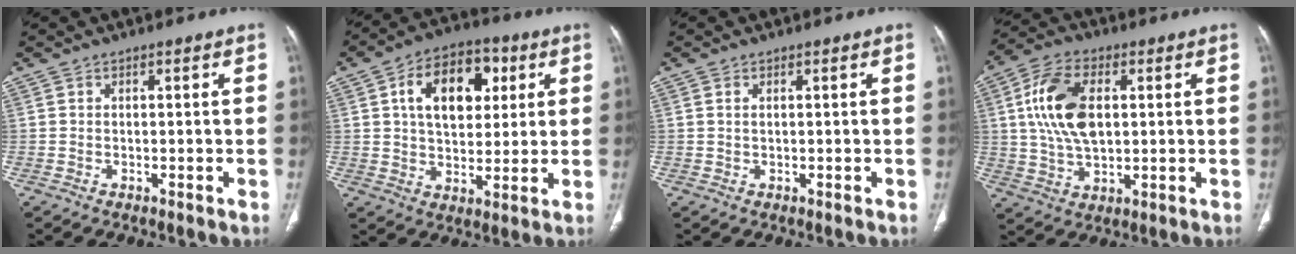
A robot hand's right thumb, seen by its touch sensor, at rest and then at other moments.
{"total": 14.5, "force": [4.3, 9.2, 10.4], "torque": [-0.131, 0.003, 0.066]}
{"total": 0.8, "force": [0.4, 0.3, 0.6], "torque": [-0.016, 0.005, 0.008]}
{"total": 14.5, "force": [2.8, 8.3, 11.5], "torque": [-0.219, 0.004, 0.052]}